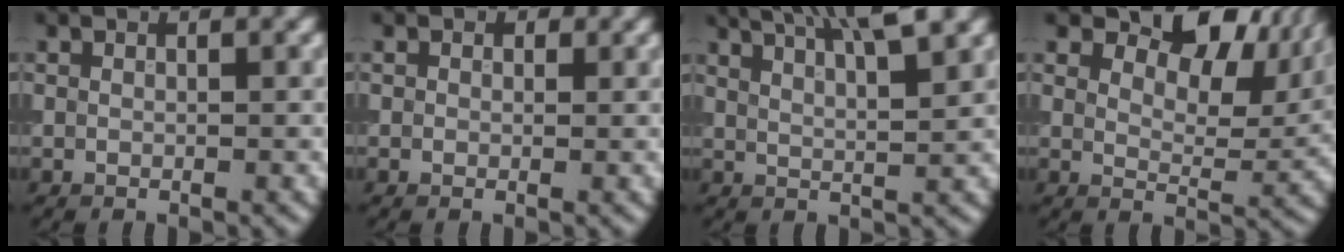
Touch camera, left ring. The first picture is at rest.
{"total": 0.7, "force": [0.0, 0.6, -0.3], "torque": [0.012, -0.001, -0.003]}
{"total": 6.7, "force": [4.6, 1.6, 4.7], "torque": [-0.042, 0.032, 0.044]}
{"total": 8.4, "force": [5.3, 4.4, 4.8], "torque": [-0.067, 0.008, 0.080]}